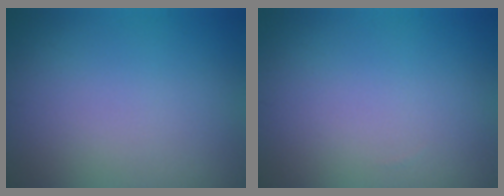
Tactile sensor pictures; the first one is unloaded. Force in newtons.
{"total": 0.0}